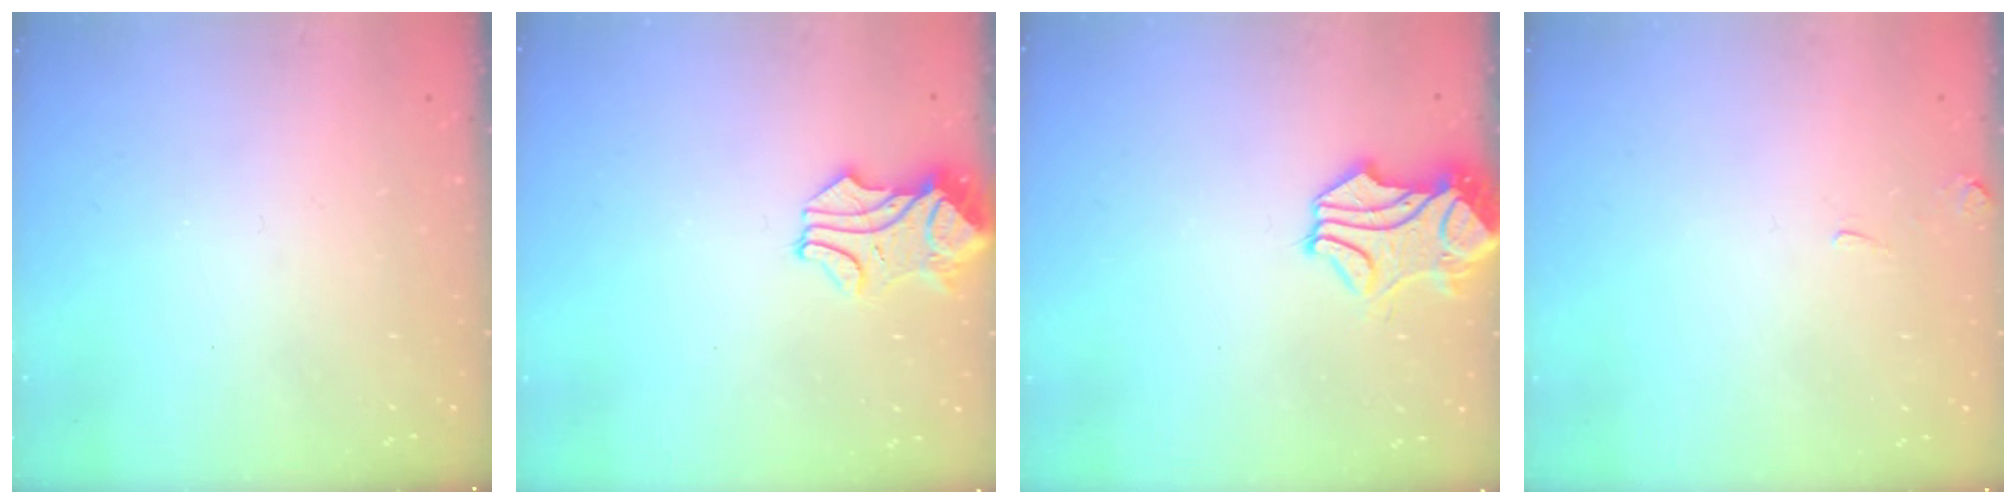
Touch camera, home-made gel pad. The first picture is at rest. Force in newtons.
{"total": 0.0}
{"total": 1.8, "press": 1.2, "slide": 1.2}
{"total": 1.1, "press": 1.0, "slide": 0.5}